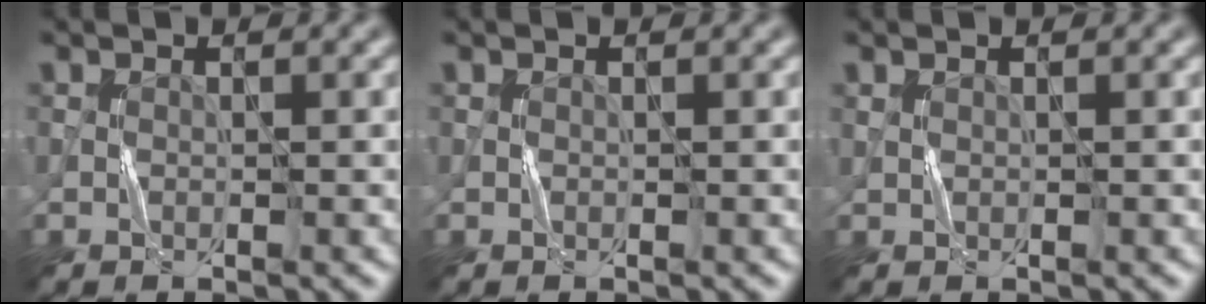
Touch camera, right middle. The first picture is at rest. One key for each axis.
{"total": 0.0}
{"total": 0.0}